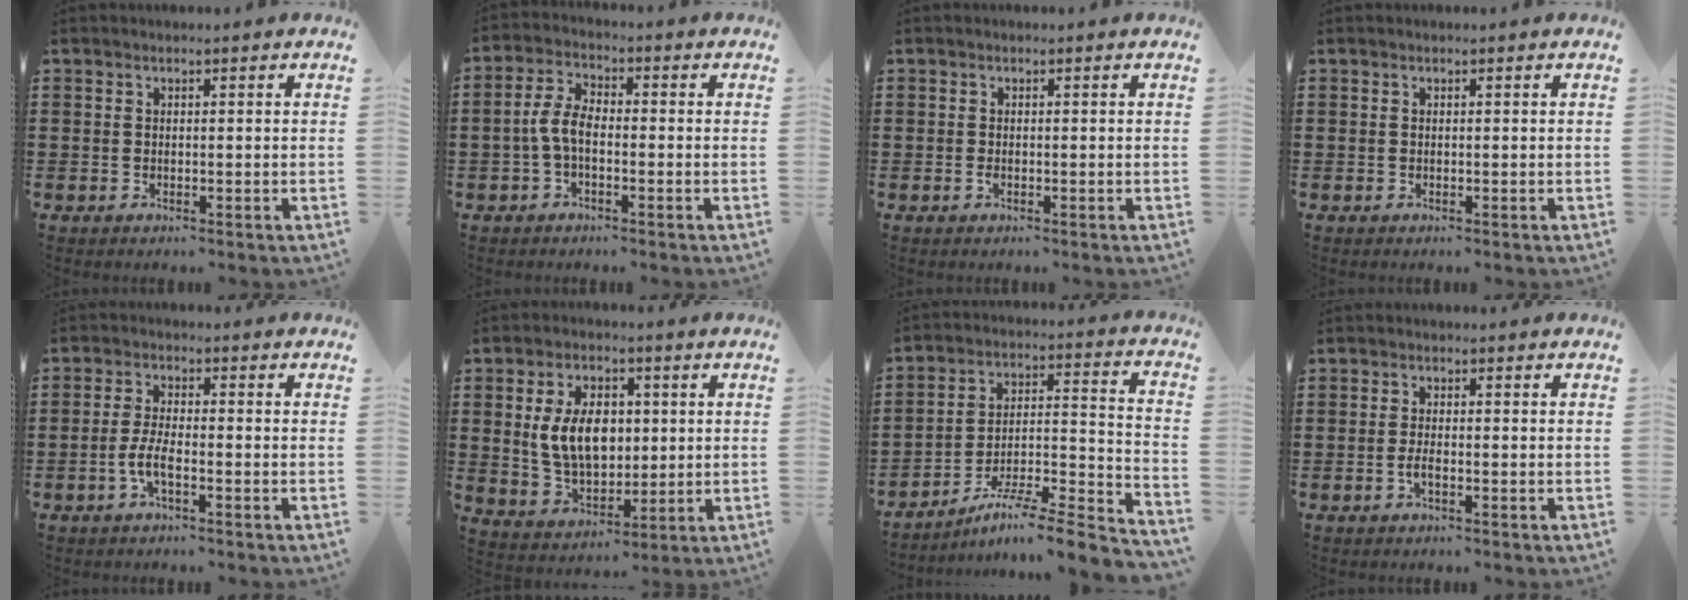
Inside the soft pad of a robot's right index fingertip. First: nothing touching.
{"total": 5.0, "force": [-1.3, 2.4, 4.2], "torque": [-0.103, -0.002, -0.032]}
{"total": 0.8, "force": [-0.3, 0.4, 0.7], "torque": [-0.016, -0.006, -0.005]}
{"total": 0.0}
{"total": 4.2, "force": [-1.8, 1.0, 3.6], "torque": [-0.088, -0.006, -0.041]}
{"total": 9.2, "force": [1.2, 5.9, 6.9], "torque": [-0.155, 0.009, 0.016]}
{"total": 6.9, "force": [-5.4, 0.0, 4.3], "torque": [-0.069, -0.012, -0.109]}
{"total": 1.7, "force": [-0.8, 0.4, 1.5], "torque": [-0.027, 0.001, -0.014]}